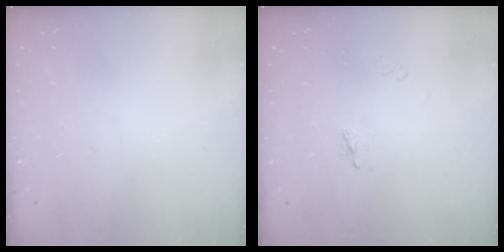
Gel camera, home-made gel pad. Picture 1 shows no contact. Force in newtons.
{"total": 2.3, "press": 2.2, "slide": 0.2}